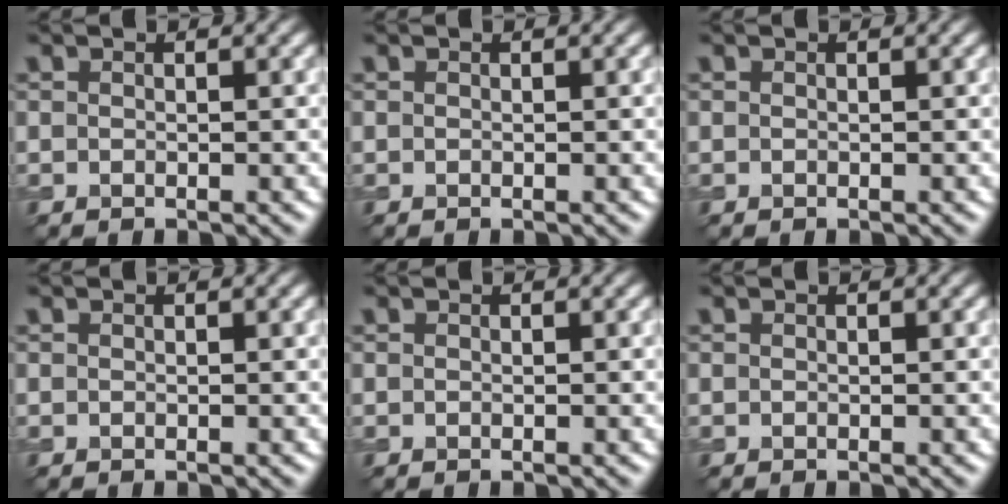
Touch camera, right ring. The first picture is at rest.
{"total": 0.0}
{"total": 0.0}
{"total": 0.0}
{"total": 0.0}
{"total": 0.0}